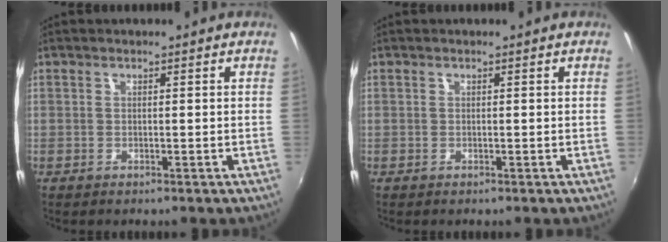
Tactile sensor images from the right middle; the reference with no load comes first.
{"total": 0.0}